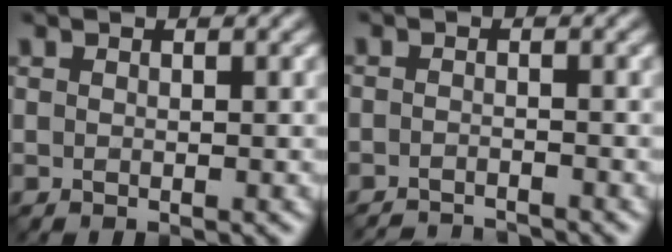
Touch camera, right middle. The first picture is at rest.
{"total": 3.1, "force": [-3.0, 0.4, 0.7], "torque": [-0.009, -0.006, -0.053]}